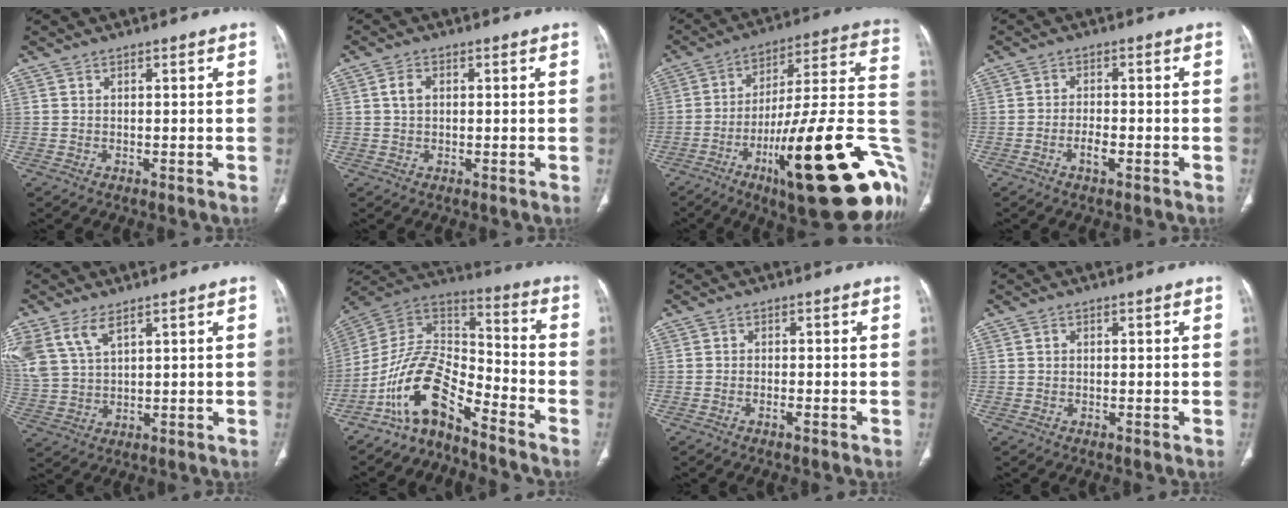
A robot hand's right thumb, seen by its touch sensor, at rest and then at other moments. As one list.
[{"total": 2.8, "force": [0.6, 1.8, 2.0], "torque": [-0.039, 0.006, 0.012]}, {"total": 33.1, "force": [-10.6, 7.9, 30.4], "torque": [-0.350, 0.043, -0.153]}, {"total": 3.0, "force": [-1.5, 1.2, 2.2], "torque": [-0.042, 0.012, -0.027]}, {"total": 8.8, "force": [5.1, 4.2, 5.8], "torque": [-0.134, -0.004, 0.118]}, {"total": 13.9, "force": [-9.8, 5.3, 8.3], "torque": [-0.142, 0.100, -0.188]}, {"total": 1.0, "force": [-0.7, 0.3, 0.7], "torque": [-0.014, 0.007, -0.010]}, {"total": 0.5, "force": [0.1, 0.4, 0.4], "torque": [-0.007, 0.003, 0.003]}]